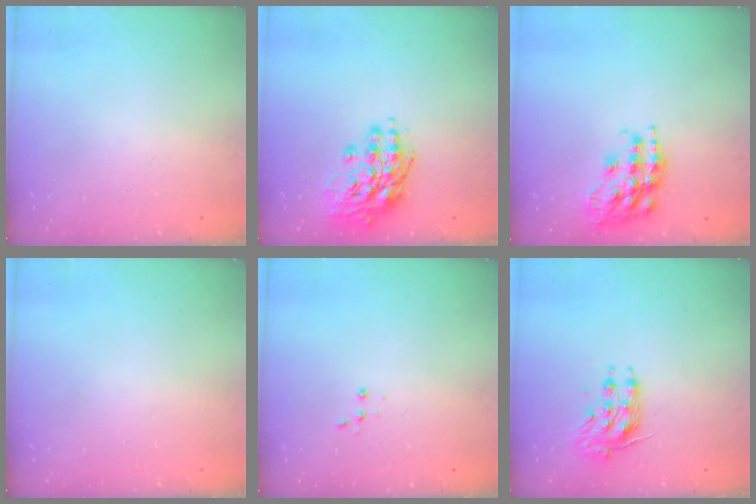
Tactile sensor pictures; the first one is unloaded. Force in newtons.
{"total": 16.0, "press": 15.8, "slide": 2.7}
{"total": 18.2, "press": 18.2, "slide": 1.2}
{"total": 0.0}
{"total": 2.7, "press": 2.7, "slide": 0.5}
{"total": 10.2, "press": 10.2, "slide": 0.6}